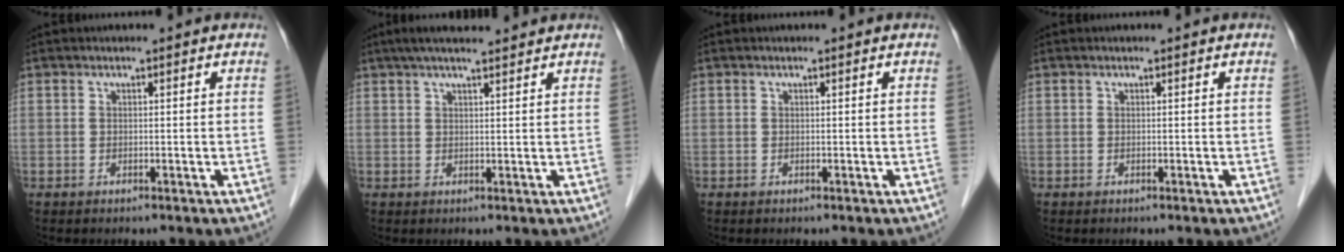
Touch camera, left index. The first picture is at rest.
{"total": 8.1, "force": [6.8, 0.8, 4.4], "torque": [-0.067, 0.034, 0.100]}
{"total": 0.0}
{"total": 0.0}